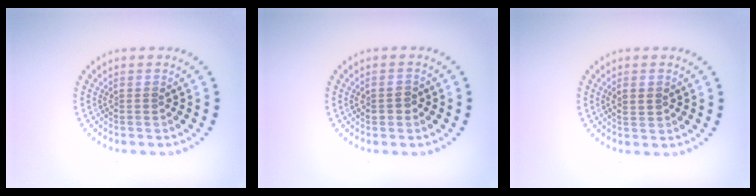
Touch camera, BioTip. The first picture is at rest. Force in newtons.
{"total": 1.5, "press": 1.5, "slide": 0.1}
{"total": 1.1, "press": 1.1, "slide": 0.1}